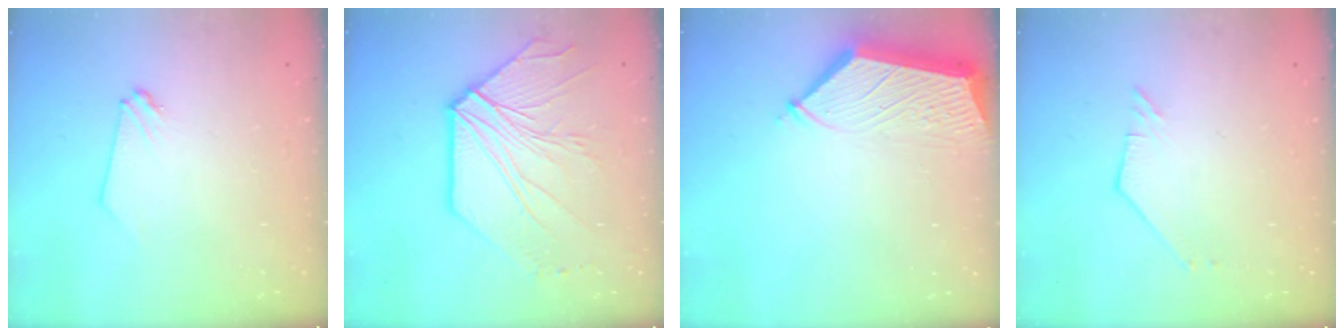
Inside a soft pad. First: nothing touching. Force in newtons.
{"total": 11.4, "press": 11.3, "slide": 1.1}
{"total": 6.1, "press": 6.0, "slide": 0.8}
{"total": 1.8, "press": 1.8, "slide": 0.1}